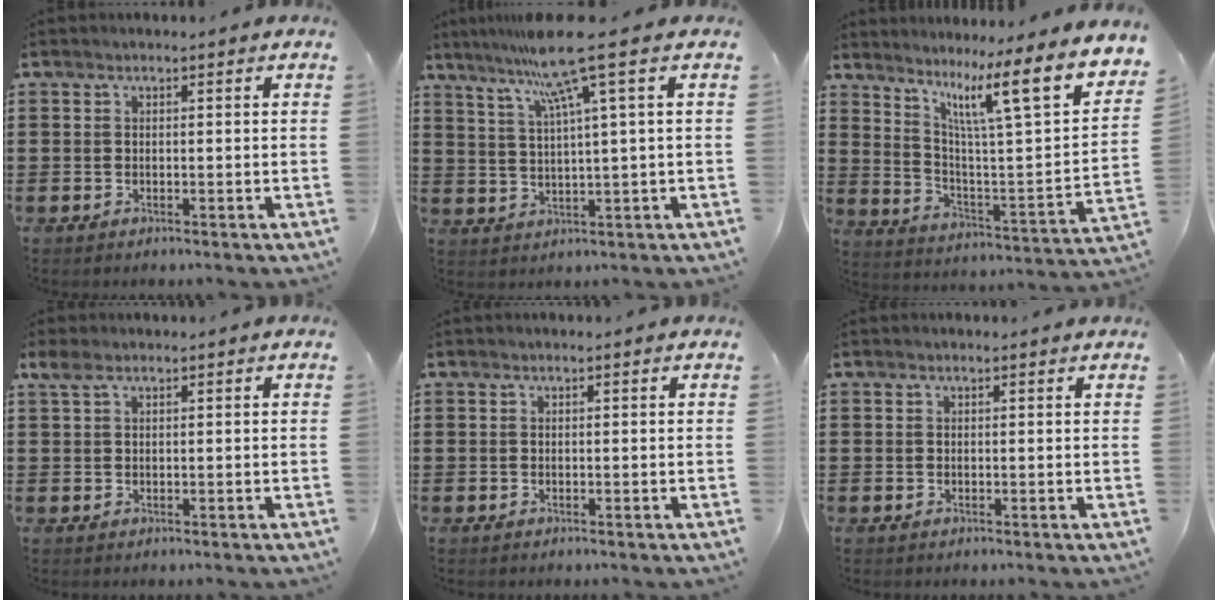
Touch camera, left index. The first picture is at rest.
{"total": 9.5, "force": [5.1, -0.8, 8.0], "torque": [-0.173, -0.011, 0.082]}
{"total": 12.4, "force": [8.0, 0.9, 9.4], "torque": [-0.176, -0.069, 0.115]}
{"total": 1.9, "force": [0.8, 0.9, 1.5], "torque": [-0.040, 0.003, 0.011]}
{"total": 0.0}
{"total": 0.0}